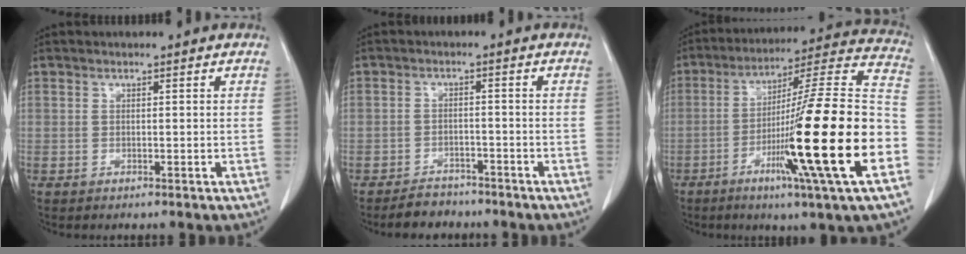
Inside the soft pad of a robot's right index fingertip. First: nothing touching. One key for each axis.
{"total": 4.1, "fx": -3.5, "fy": 2.2, "fz": 0.3, "tx": -0.010, "ty": 0.005, "tz": -0.054}
{"total": 25.5, "fx": -8.0, "fy": -0.8, "fz": 24.2, "tx": -0.345, "ty": -0.021, "tz": -0.145}